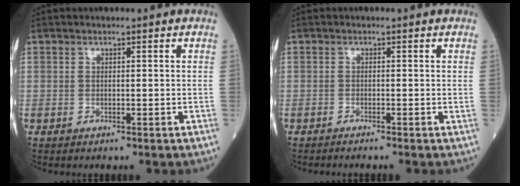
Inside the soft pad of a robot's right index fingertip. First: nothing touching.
{"total": 2.0, "force": [-1.7, -0.3, 0.8], "torque": [-0.008, 0.003, -0.023]}